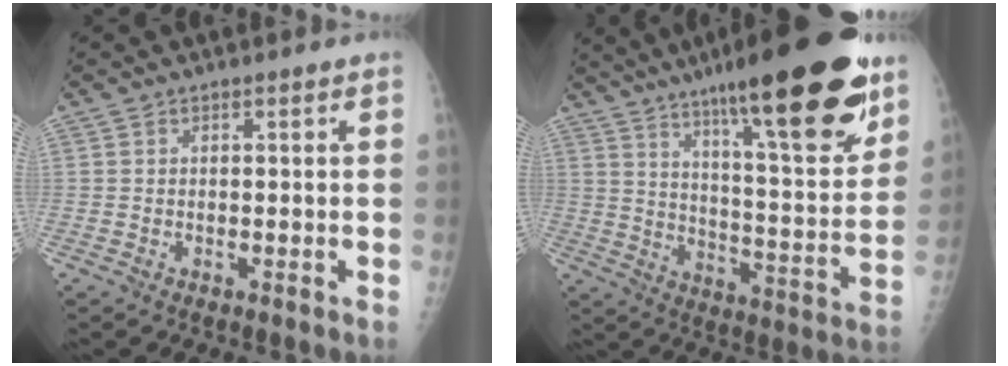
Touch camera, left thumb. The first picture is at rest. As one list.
[{"total": 26.2, "force": [16.2, 5.1, 19.9], "torque": [-0.277, -0.061, 0.253]}]